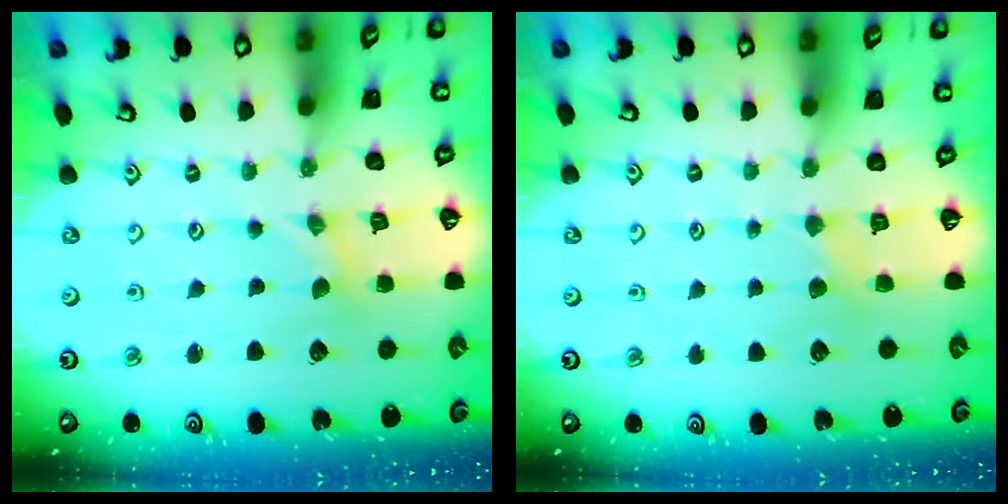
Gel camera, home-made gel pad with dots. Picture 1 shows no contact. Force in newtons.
{"total": 2.8, "press": 2.8, "slide": 0.5}